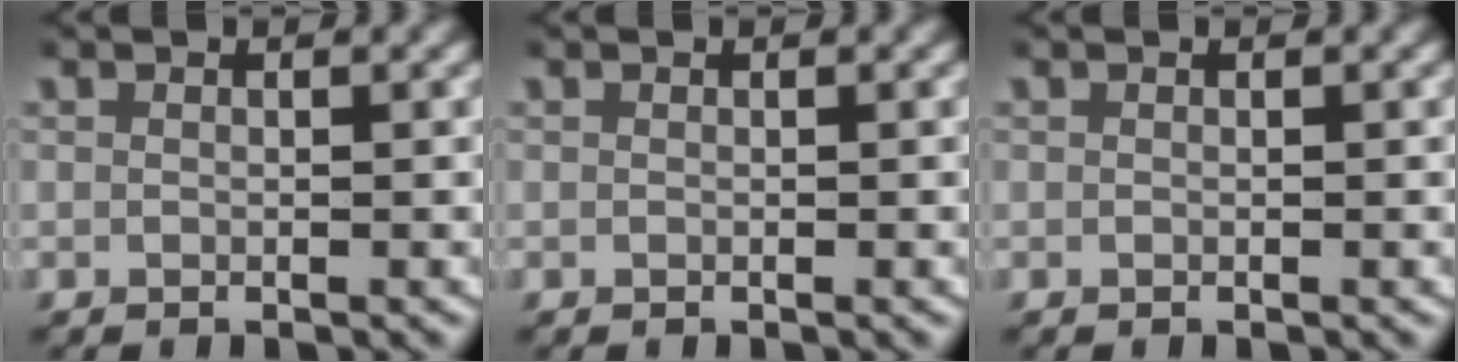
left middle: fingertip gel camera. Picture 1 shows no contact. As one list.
[{"total": 0.0}, {"total": 0.0}]